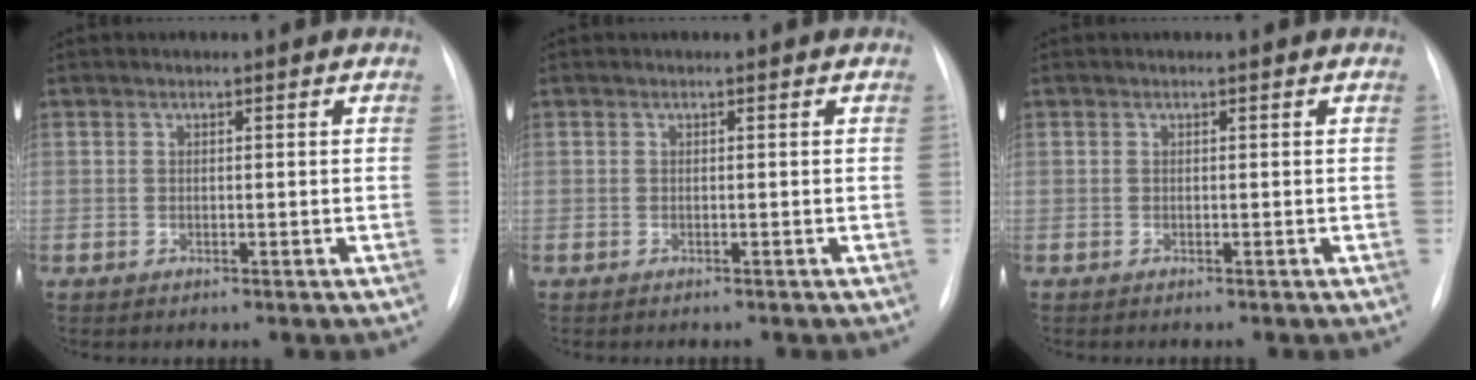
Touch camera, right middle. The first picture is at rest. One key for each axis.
{"total": 0.0}
{"total": 0.0}